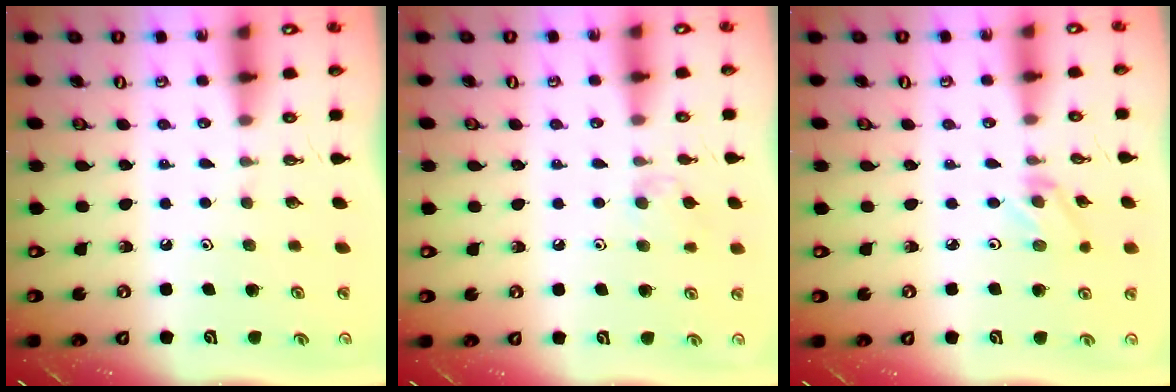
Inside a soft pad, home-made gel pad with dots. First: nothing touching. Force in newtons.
{"total": 6.1, "press": 6.0, "slide": 0.9}
{"total": 2.2, "press": 2.2, "slide": 0.3}